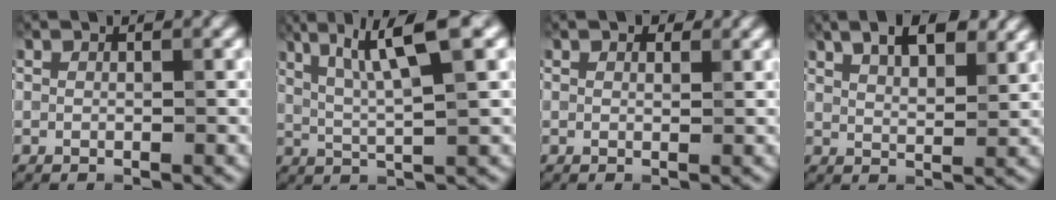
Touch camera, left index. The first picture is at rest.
{"total": 7.0, "force": [2.8, 1.1, 6.3], "torque": [-0.110, 0.013, 0.054]}
{"total": 1.0, "force": [0.8, 0.5, 0.3], "torque": [-0.007, -0.004, 0.011]}
{"total": 5.6, "force": [3.4, 2.2, 3.9], "torque": [-0.057, 0.017, 0.045]}